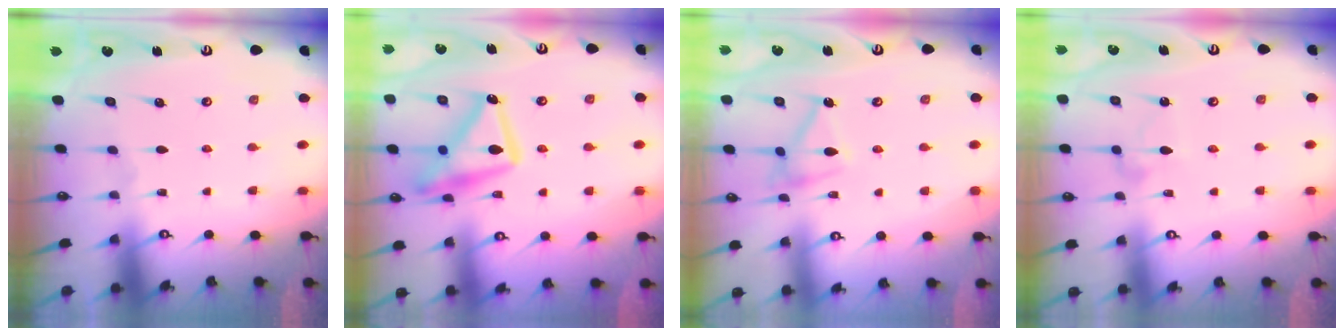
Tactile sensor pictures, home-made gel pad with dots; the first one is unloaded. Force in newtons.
{"total": 17.7, "press": 17.6, "slide": 1.1}
{"total": 13.3, "press": 13.3, "slide": 0.2}
{"total": 6.1, "press": 6.1, "slide": 0.4}